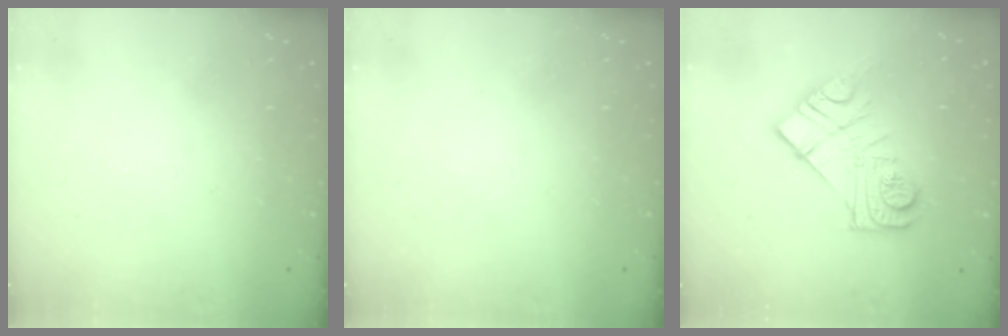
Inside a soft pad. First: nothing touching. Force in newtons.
{"total": 0.0}
{"total": 13.9, "press": 13.8, "slide": 0.9}